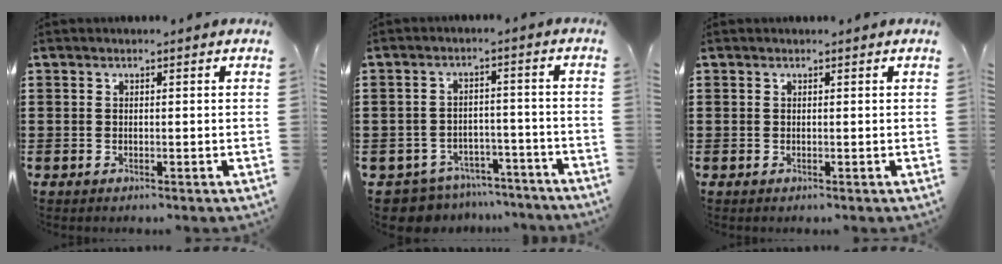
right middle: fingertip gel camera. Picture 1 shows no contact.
{"total": 5.3, "force": [-5.3, 0.9, 0.2], "torque": [-0.020, 0.008, -0.111]}
{"total": 0.0}